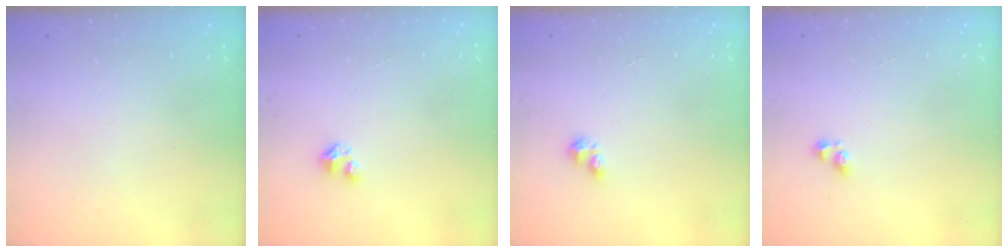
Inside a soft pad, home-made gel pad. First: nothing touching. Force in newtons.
{"total": 1.6, "press": 1.6, "slide": 0.2}
{"total": 2.5, "press": 2.5, "slide": 0.4}
{"total": 2.5, "press": 2.2, "slide": 1.3}